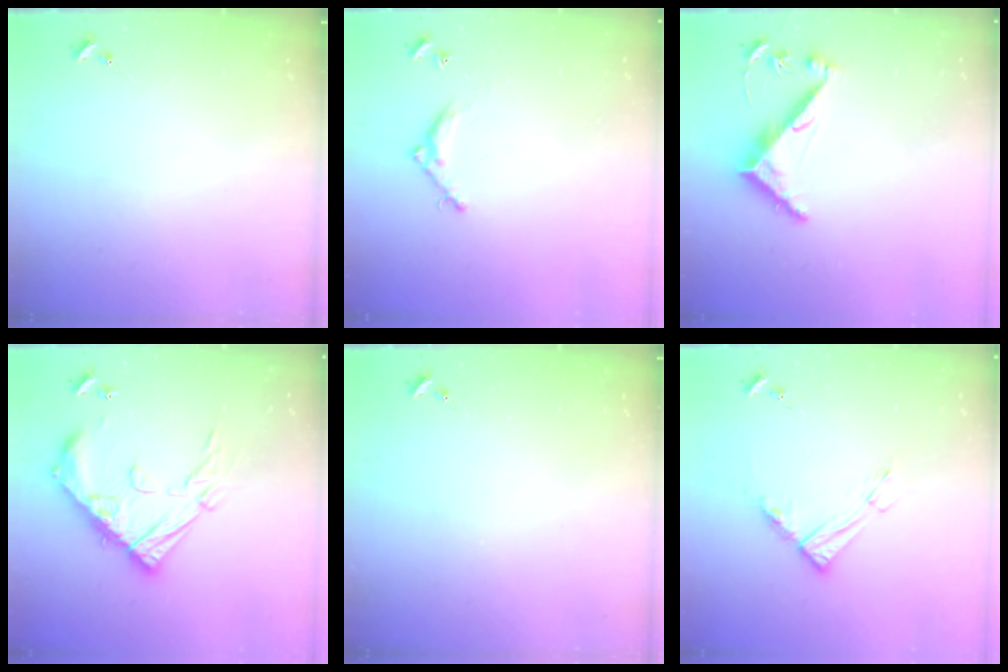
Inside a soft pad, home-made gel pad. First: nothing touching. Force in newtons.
{"total": 5.5, "press": 5.5, "slide": 0.3}
{"total": 6.7, "press": 6.6, "slide": 0.7}
{"total": 19.3, "press": 19.2, "slide": 1.6}
{"total": 0.0}
{"total": 9.6, "press": 9.5, "slide": 1.1}